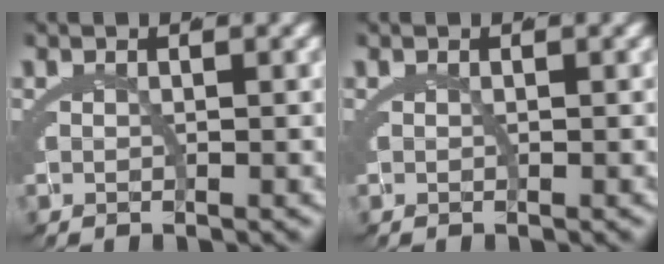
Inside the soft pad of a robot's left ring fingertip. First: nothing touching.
{"total": 0.0}